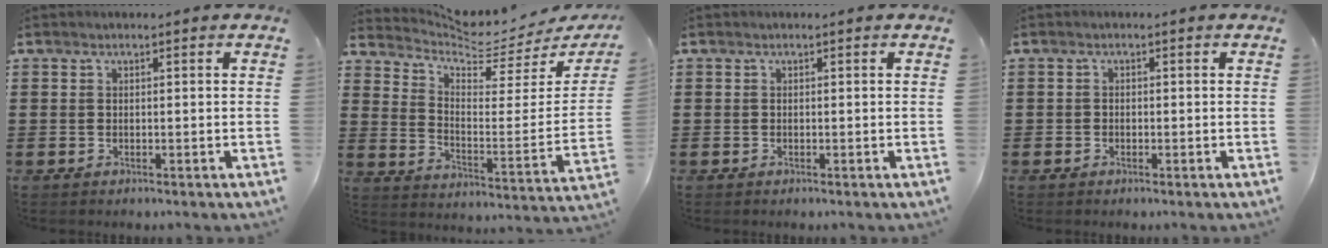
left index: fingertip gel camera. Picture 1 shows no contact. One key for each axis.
{"total": 5.4, "fx": 5.2, "fy": 0.7, "fz": 1.2, "tx": -0.048, "ty": -0.053, "tz": 0.084}
{"total": 0.0}
{"total": 0.7, "fx": -0.4, "fy": 0.5, "fz": 0.1, "tx": -0.004, "ty": 0.000, "tz": -0.009}